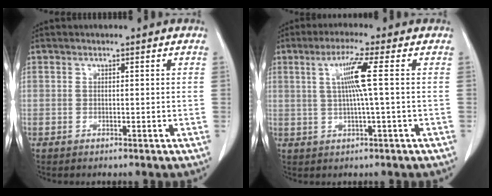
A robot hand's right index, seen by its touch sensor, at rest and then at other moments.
{"total": 5.9, "force": [1.0, -1.1, 5.7], "torque": [-0.109, 0.005, 0.023]}